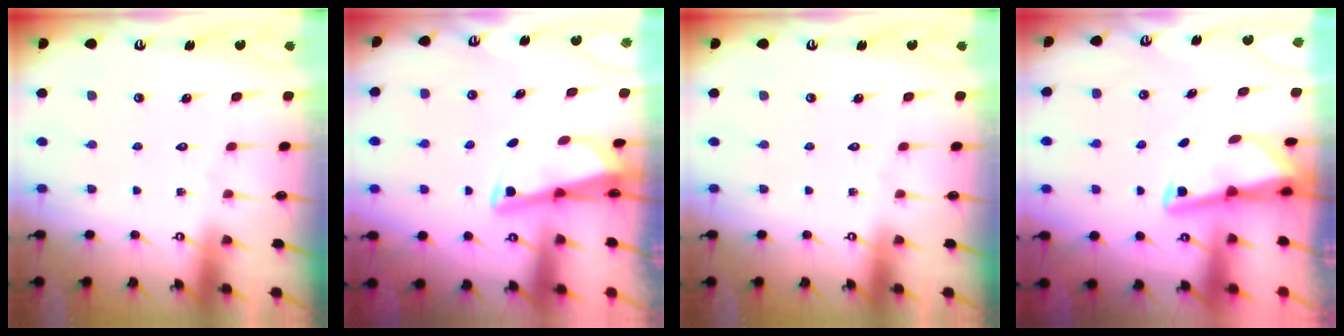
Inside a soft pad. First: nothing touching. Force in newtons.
{"total": 2.8, "press": 2.8, "slide": 0.3}
{"total": 0.0}
{"total": 3.1, "press": 3.1, "slide": 0.4}